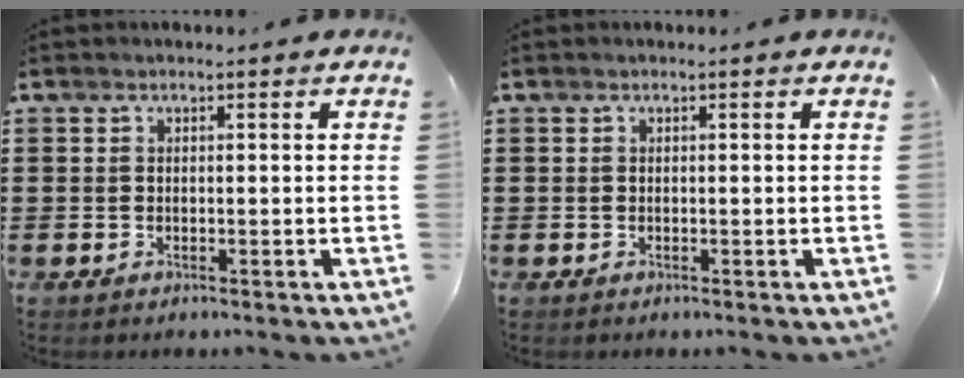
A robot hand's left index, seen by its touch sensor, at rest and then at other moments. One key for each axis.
{"total": 0.0}